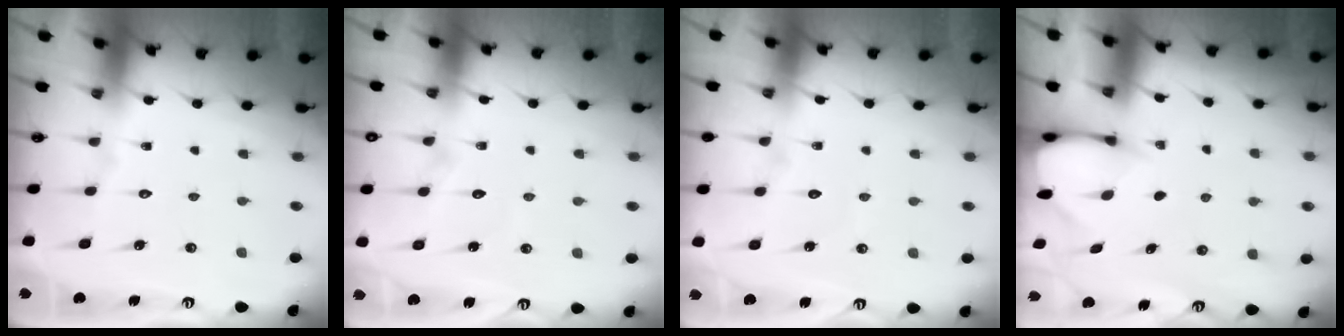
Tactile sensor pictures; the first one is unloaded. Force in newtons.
{"total": 6.3, "press": 6.3, "slide": 0.6}
{"total": 2.9, "press": 2.9, "slide": 0.3}
{"total": 2.5, "press": 2.5, "slide": 0.3}